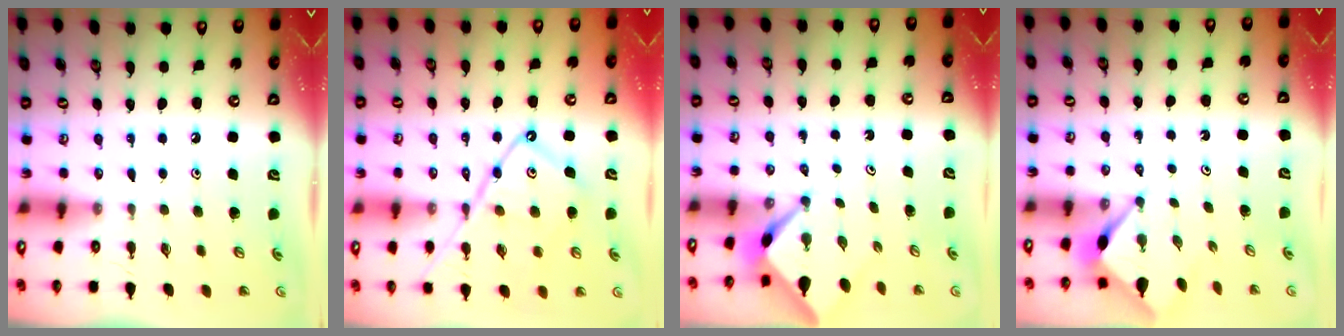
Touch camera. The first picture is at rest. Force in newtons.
{"total": 13.7, "press": 13.6, "slide": 1.3}
{"total": 2.5, "press": 2.5, "slide": 0.2}
{"total": 2.9, "press": 2.8, "slide": 0.3}